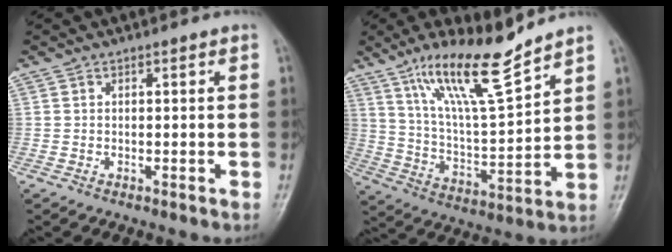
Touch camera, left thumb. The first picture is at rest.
{"total": 14.7, "force": [10.9, 2.0, 9.8], "torque": [-0.167, -0.067, 0.207]}